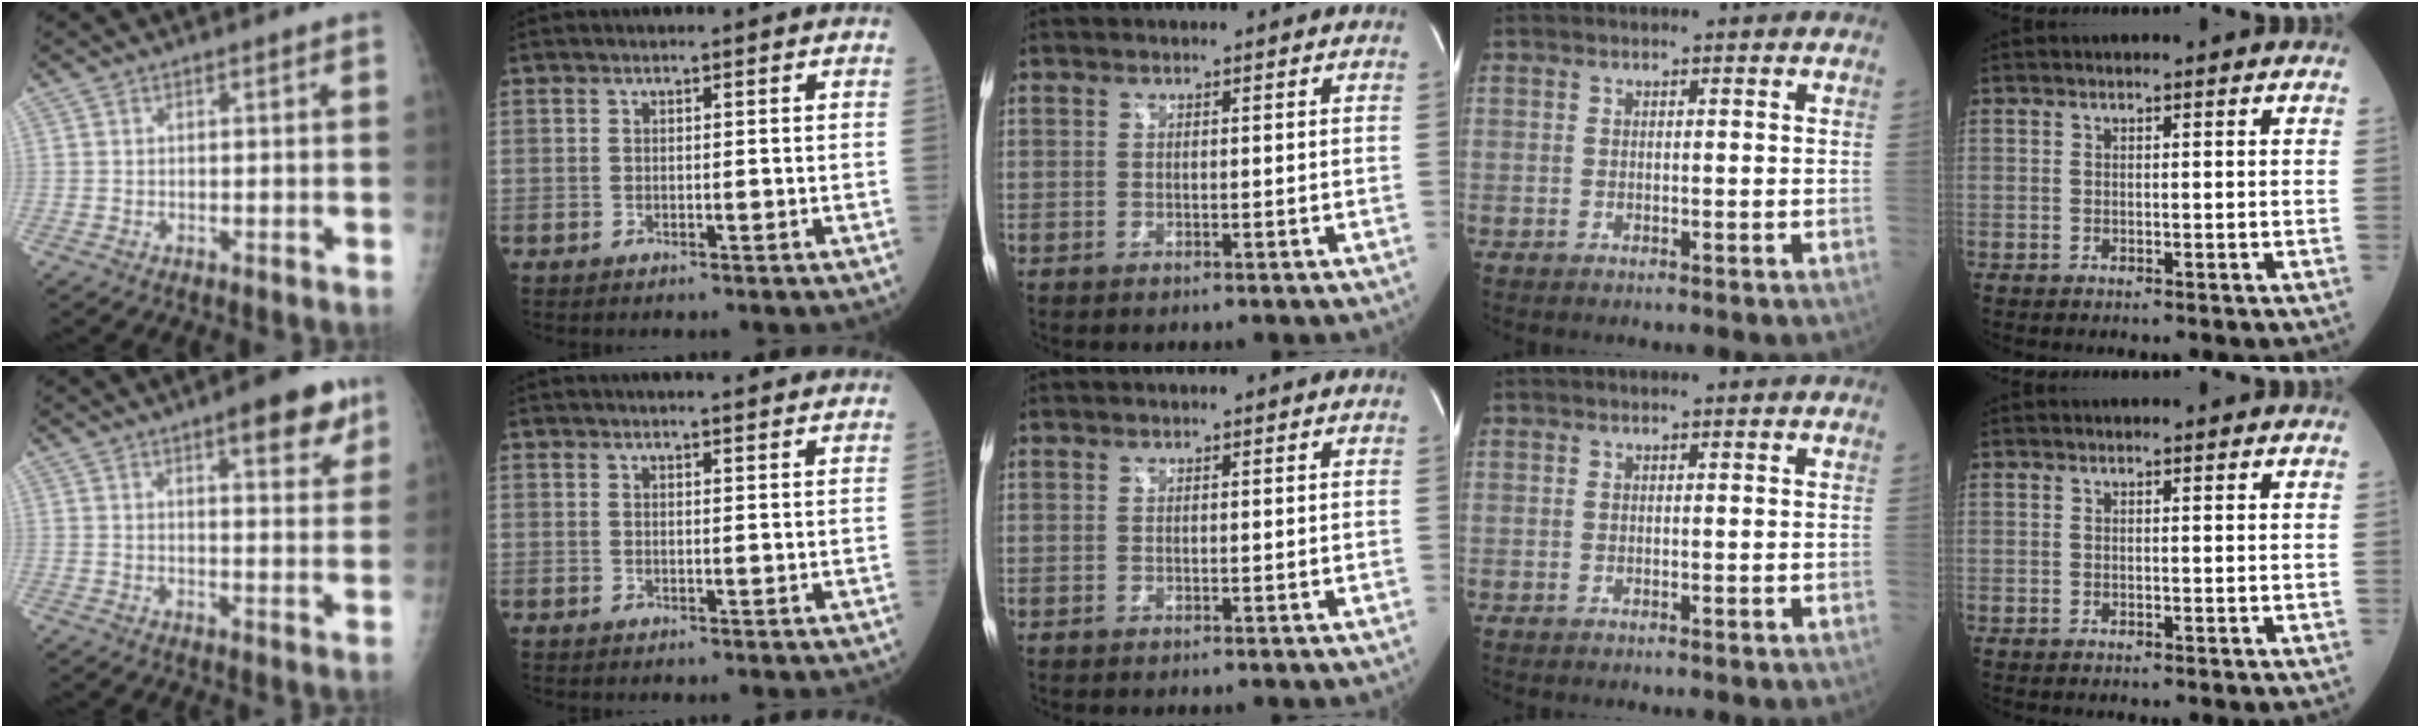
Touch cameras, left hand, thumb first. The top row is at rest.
{"thumb": {"total": 9.3, "force": [5.6, 2.9, 6.9], "torque": [-0.064, -0.025, 0.070]}, "index": {"total": 7.5, "force": [6.8, 0.7, 3.0], "torque": [-0.039, 0.020, 0.078]}}